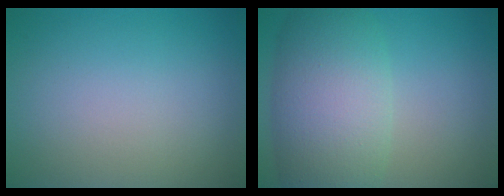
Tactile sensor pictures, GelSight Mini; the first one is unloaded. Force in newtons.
{"total": 8.4, "press": 8.4, "slide": 0.3}